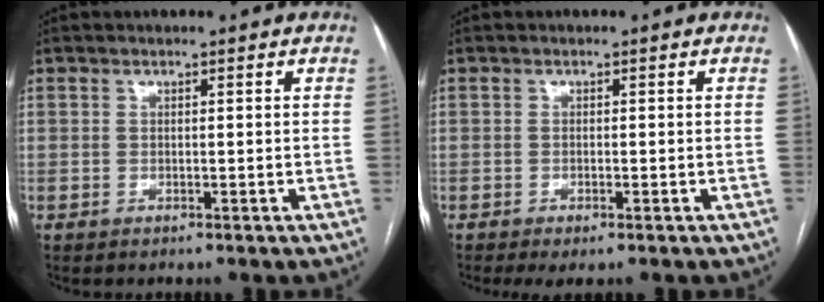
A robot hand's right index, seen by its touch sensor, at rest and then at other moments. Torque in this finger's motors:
{"motor_torque": [0.45, -0.35, 0.17, 0.04]}